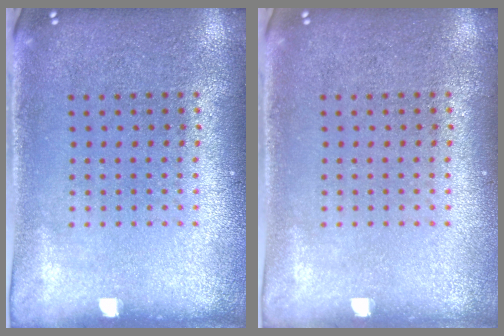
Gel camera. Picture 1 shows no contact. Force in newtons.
{"total": 0.0}